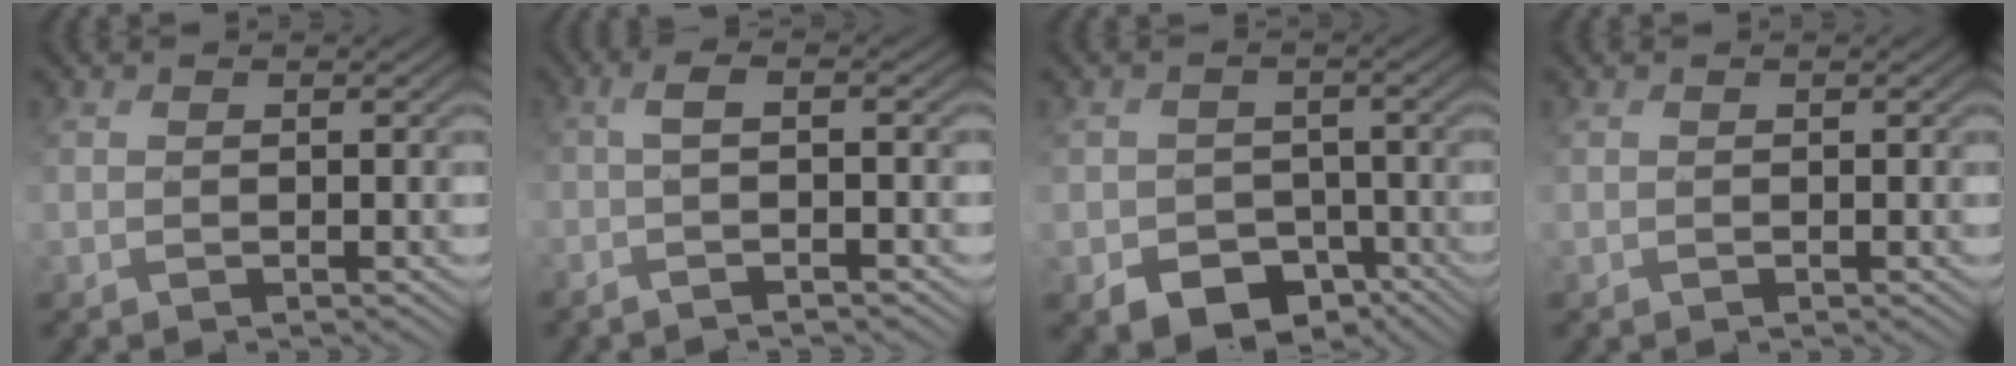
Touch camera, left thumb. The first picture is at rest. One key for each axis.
{"total": 4.2, "fx": -1.1, "fy": 0.9, "fz": 3.9, "tx": -0.063, "ty": 0.000, "tz": -0.035}
{"total": 7.3, "fx": -4.0, "fy": 5.4, "fz": 2.8, "tx": -0.049, "ty": -0.022, "tz": -0.056}
{"total": 0.0}